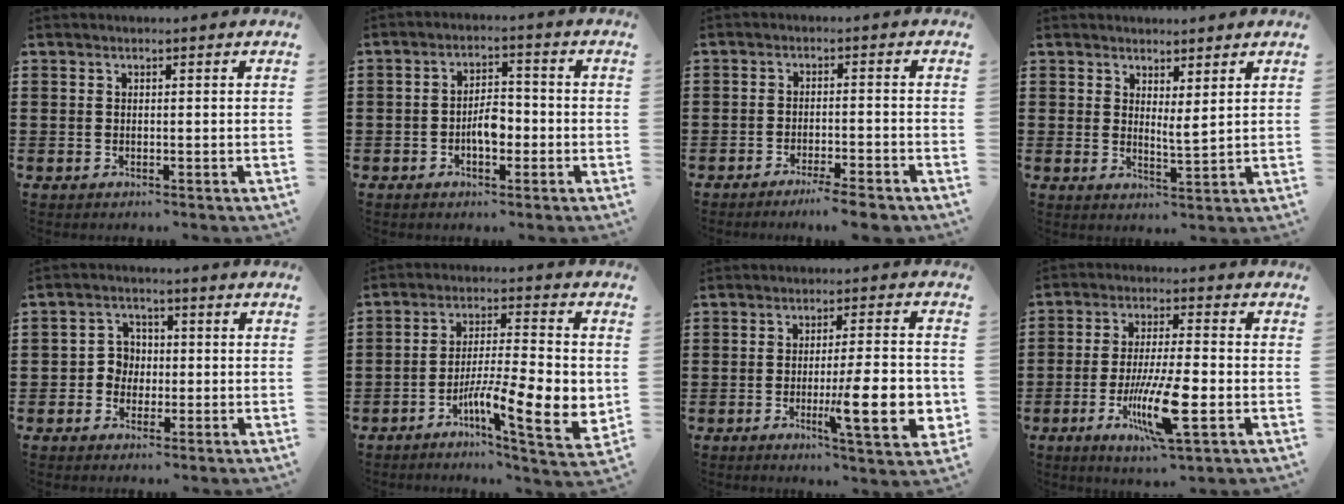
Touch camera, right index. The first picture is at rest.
{"total": 4.5, "force": [-1.3, 2.2, 3.8], "torque": [-0.067, 0.003, -0.027]}
{"total": 3.8, "force": [-3.3, -0.2, 1.9], "torque": [-0.031, -0.004, -0.062]}
{"total": 2.6, "force": [2.4, 0.3, 0.9], "torque": [-0.018, -0.005, 0.044]}
{"total": 3.4, "force": [-0.6, 3.1, 1.3], "torque": [-0.038, 0.009, -0.016]}
{"total": 11.5, "force": [-3.0, 2.9, 10.8], "torque": [-0.171, -0.014, -0.050]}
{"total": 12.2, "force": [-3.1, 2.3, 11.6], "torque": [-0.175, -0.011, -0.049]}
{"total": 11.1, "force": [-3.7, 2.2, 10.2], "torque": [-0.203, -0.014, -0.068]}